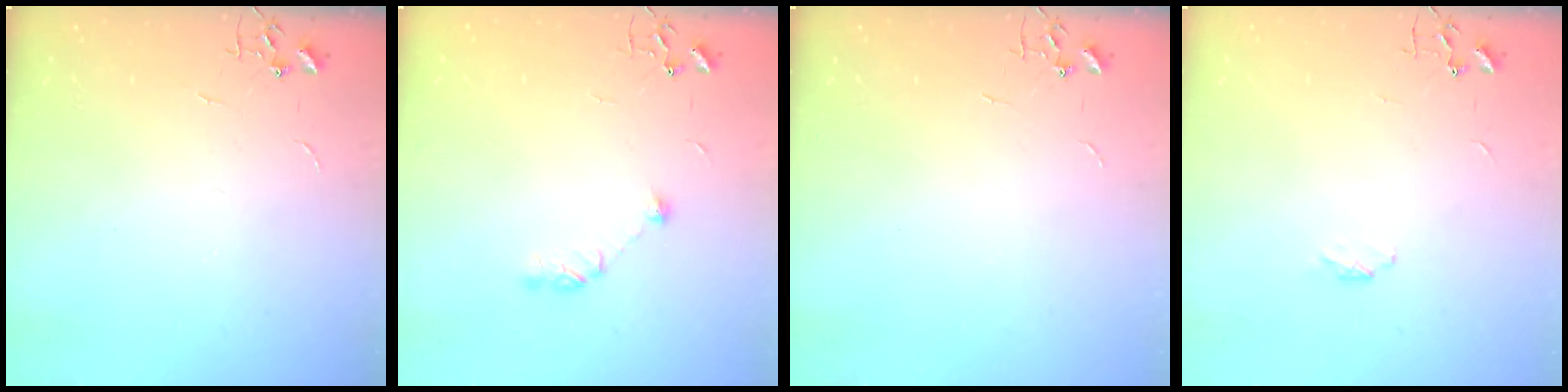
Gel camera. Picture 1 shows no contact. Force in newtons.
{"total": 5.7, "press": 5.6, "slide": 0.6}
{"total": 0.0}
{"total": 3.5, "press": 3.4, "slide": 1.0}